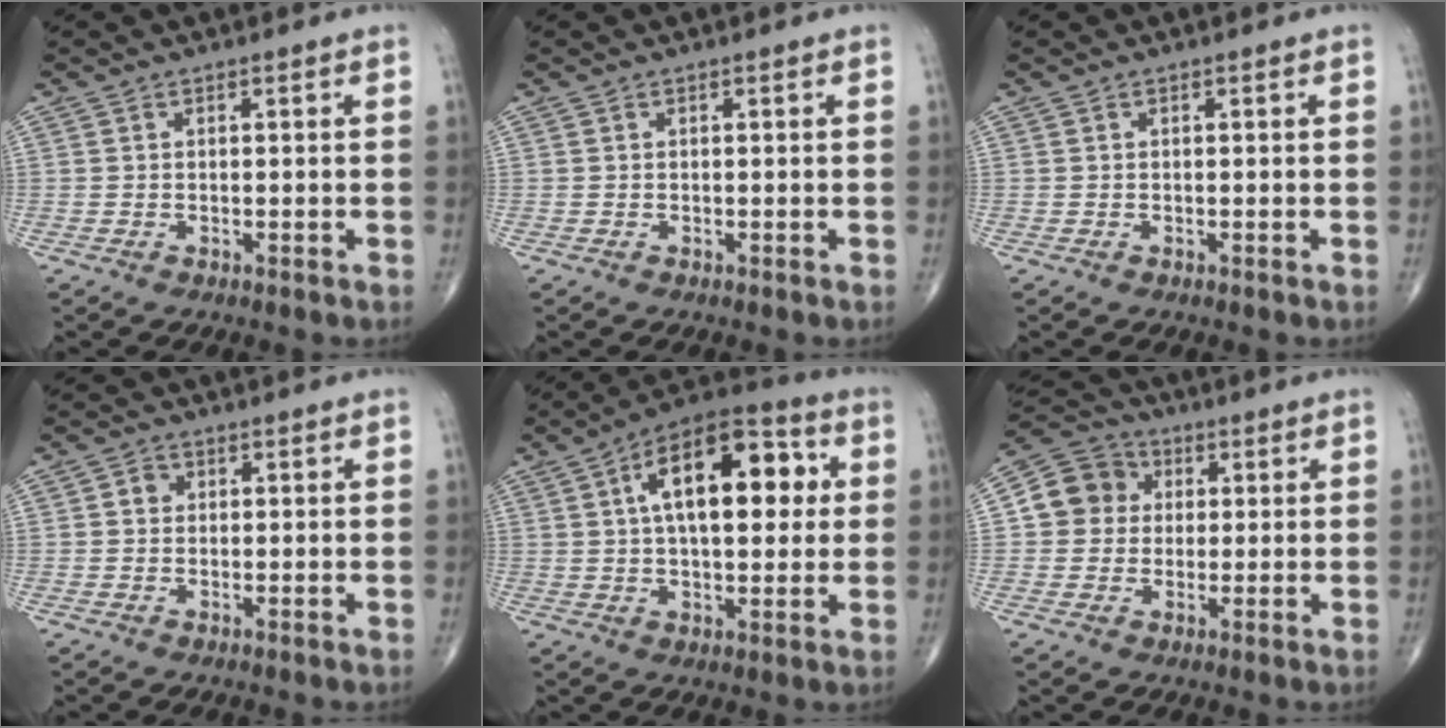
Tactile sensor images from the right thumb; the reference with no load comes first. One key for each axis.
{"total": 0.0}
{"total": 0.0}
{"total": 1.7, "fx": 0.2, "fy": 1.5, "fz": 0.7, "tx": -0.004, "ty": 0.003, "tz": 0.000}
{"total": 18.7, "fx": 4.1, "fy": 9.2, "fz": 15.8, "tx": -0.214, "ty": 0.021, "tz": 0.054}
{"total": 8.6, "fx": 1.2, "fy": 7.9, "fz": 3.2, "tx": -0.035, "ty": 0.015, "tz": 0.009}